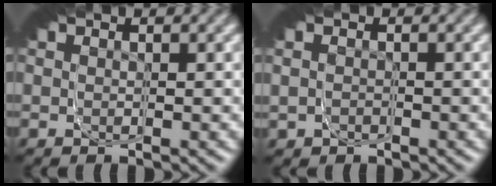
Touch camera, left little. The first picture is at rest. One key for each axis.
{"total": 2.4, "fx": -1.1, "fy": 1.9, "fz": 1.0, "tx": -0.018, "ty": -0.013, "tz": -0.013}